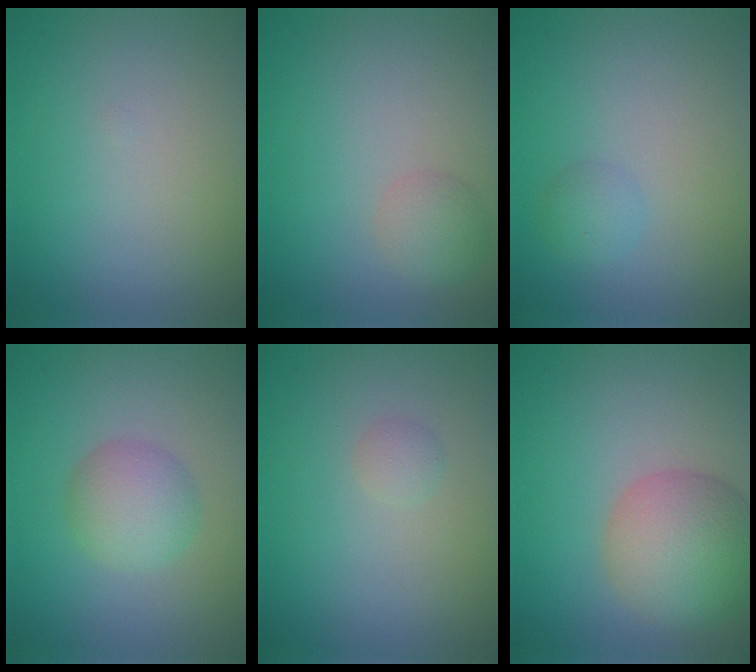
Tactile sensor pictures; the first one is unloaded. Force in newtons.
{"total": 1.9, "press": 1.9, "slide": 0.1}
{"total": 1.4, "press": 1.3, "slide": 0.2}
{"total": 3.4, "press": 3.4, "slide": 0.1}
{"total": 0.8, "press": 0.8, "slide": 0.1}
{"total": 6.8, "press": 6.8, "slide": 0.2}